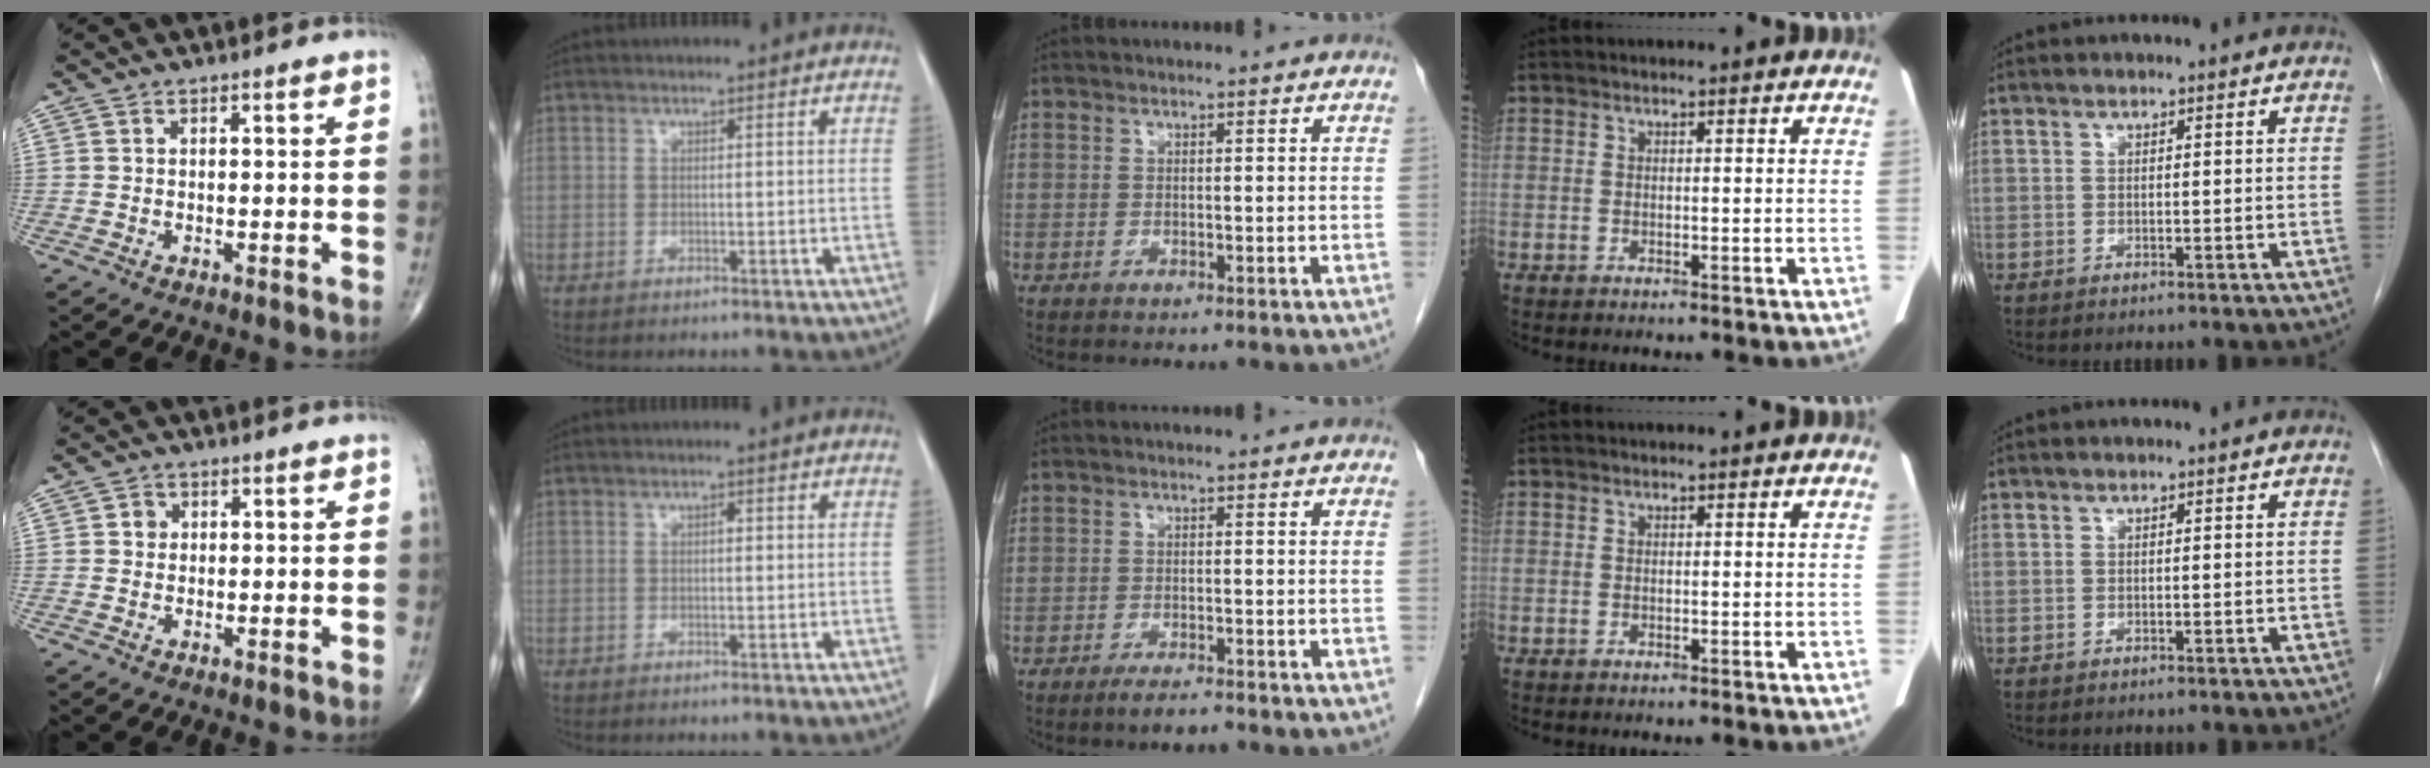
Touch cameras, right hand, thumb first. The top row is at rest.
{"thumb": {"total": 1.6, "force": [0.2, 1.5, 0.5], "torque": [0.000, 0.003, 0.001]}, "index": {"total": 0.6, "force": [0.1, 0.3, 0.5], "torque": [-0.007, 0.002, -0.001]}, "middle": {"total": 2.3, "force": [-1.9, 0.3, 1.4], "torque": [-0.029, -0.003, -0.032]}}